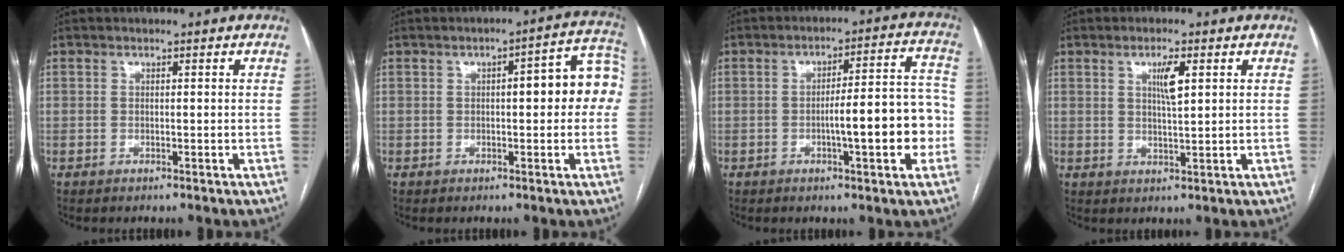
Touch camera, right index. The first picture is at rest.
{"total": 8.7, "force": [0.6, 2.3, 8.4], "torque": [-0.098, 0.038, 0.003]}
{"total": 11.2, "force": [-2.4, 2.1, 10.7], "torque": [-0.145, 0.026, -0.031]}
{"total": 3.8, "force": [1.4, 0.5, 3.5], "torque": [-0.061, -0.002, 0.024]}